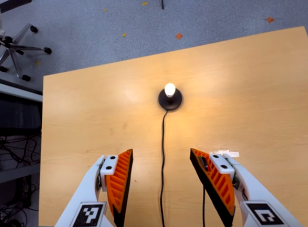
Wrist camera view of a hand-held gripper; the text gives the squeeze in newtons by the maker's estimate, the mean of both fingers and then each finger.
{"total": 0.0}